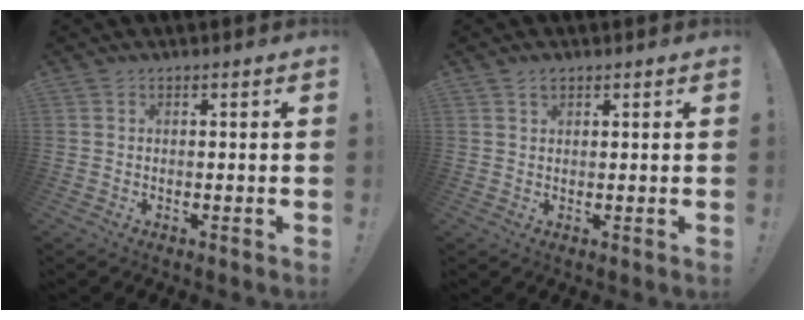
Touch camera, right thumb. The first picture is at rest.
{"total": 1.2, "force": [0.9, 0.6, 0.5], "torque": [-0.010, -0.001, 0.018]}